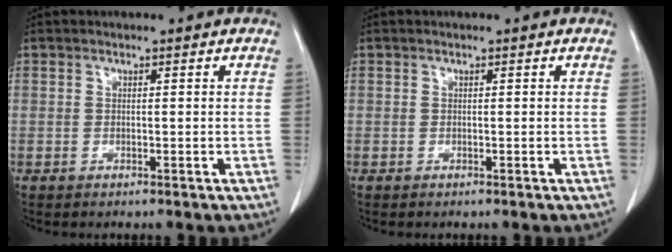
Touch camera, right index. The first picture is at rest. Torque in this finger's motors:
{"motor_torque": [-0.08, 0.07, -0.01, -0.01]}